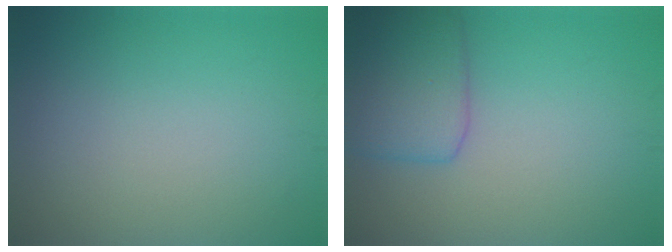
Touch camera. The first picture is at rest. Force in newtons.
{"total": 4.1, "press": 4.1, "slide": 0.2}